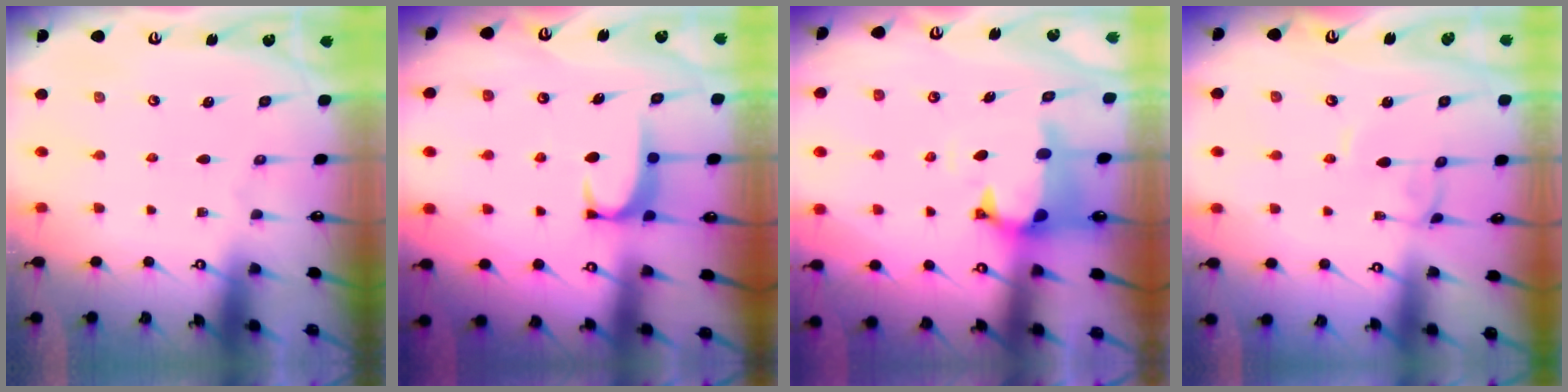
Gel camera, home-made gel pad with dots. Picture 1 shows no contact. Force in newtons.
{"total": 1.7, "press": 1.6, "slide": 0.5}
{"total": 1.1, "press": 0.1, "slide": 1.1}
{"total": 2.1, "press": 2.1, "slide": 0.1}